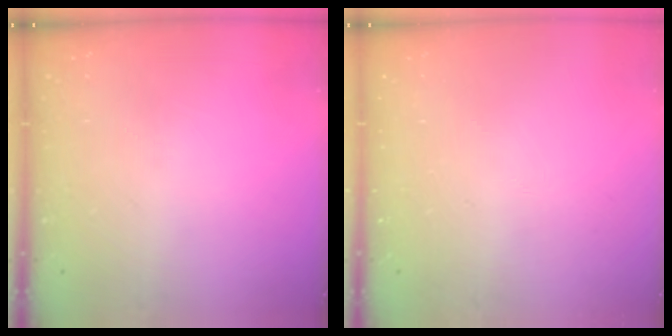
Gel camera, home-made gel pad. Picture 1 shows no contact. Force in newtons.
{"total": 0.0}